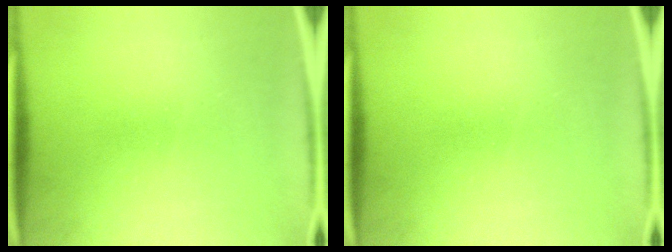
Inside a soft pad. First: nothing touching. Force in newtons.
{"total": 0.0}